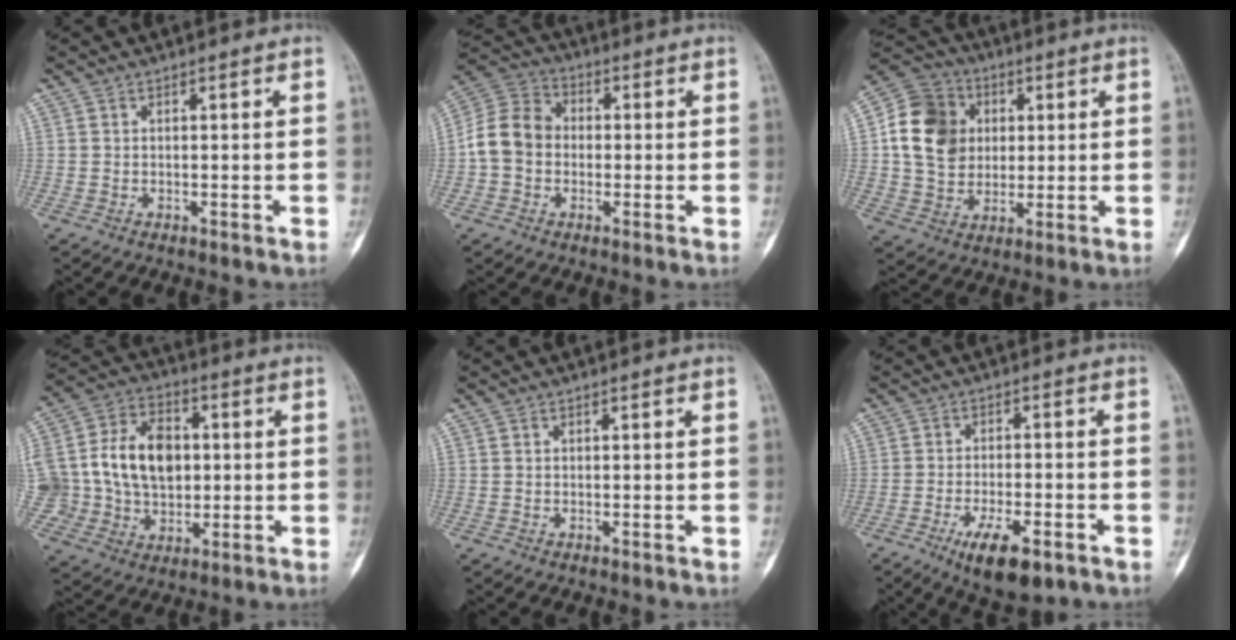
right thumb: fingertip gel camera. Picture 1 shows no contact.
{"total": 10.0, "force": [-0.8, 8.2, 5.6], "torque": [-0.097, 0.033, -0.030]}
{"total": 15.1, "force": [2.4, 12.7, 7.9], "torque": [-0.121, 0.008, 0.043]}
{"total": 19.1, "force": [1.6, 14.6, 12.1], "torque": [-0.203, 0.027, 0.040]}
{"total": 0.0}
{"total": 9.8, "force": [-5.1, 3.4, 7.6], "torque": [-0.126, 0.010, -0.076]}